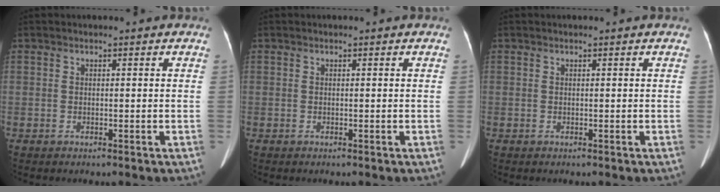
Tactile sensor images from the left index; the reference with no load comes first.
{"total": 0.0}
{"total": 0.0}